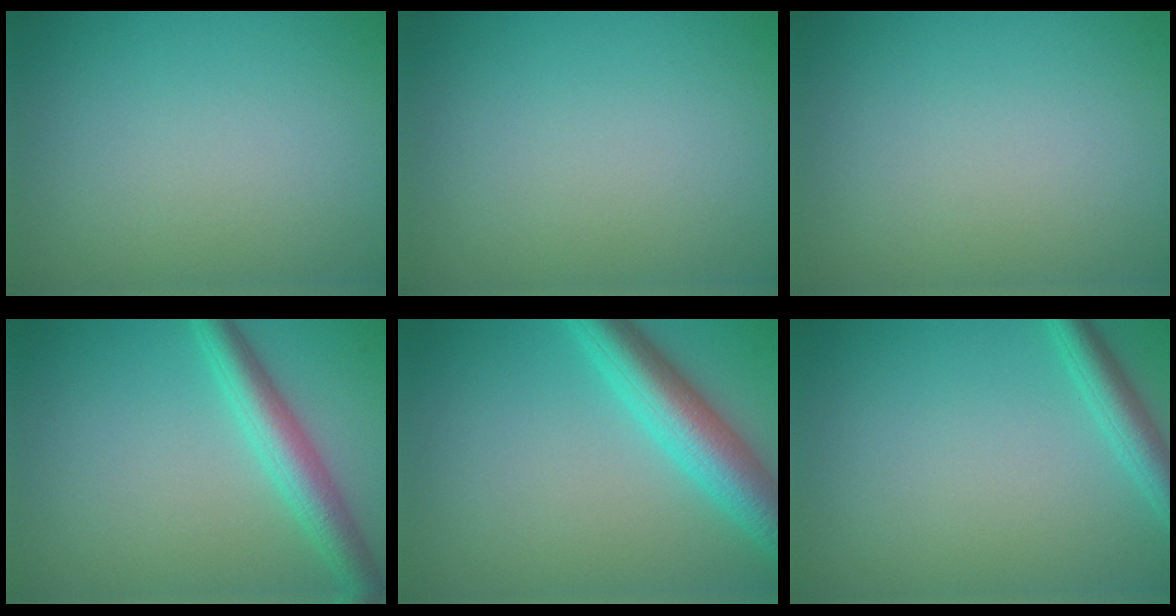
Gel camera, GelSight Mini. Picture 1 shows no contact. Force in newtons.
{"total": 0.0}
{"total": 0.0}
{"total": 4.2, "press": 4.2, "slide": 0.1}
{"total": 6.4, "press": 6.4, "slide": 0.2}
{"total": 2.7, "press": 2.7, "slide": 0.2}